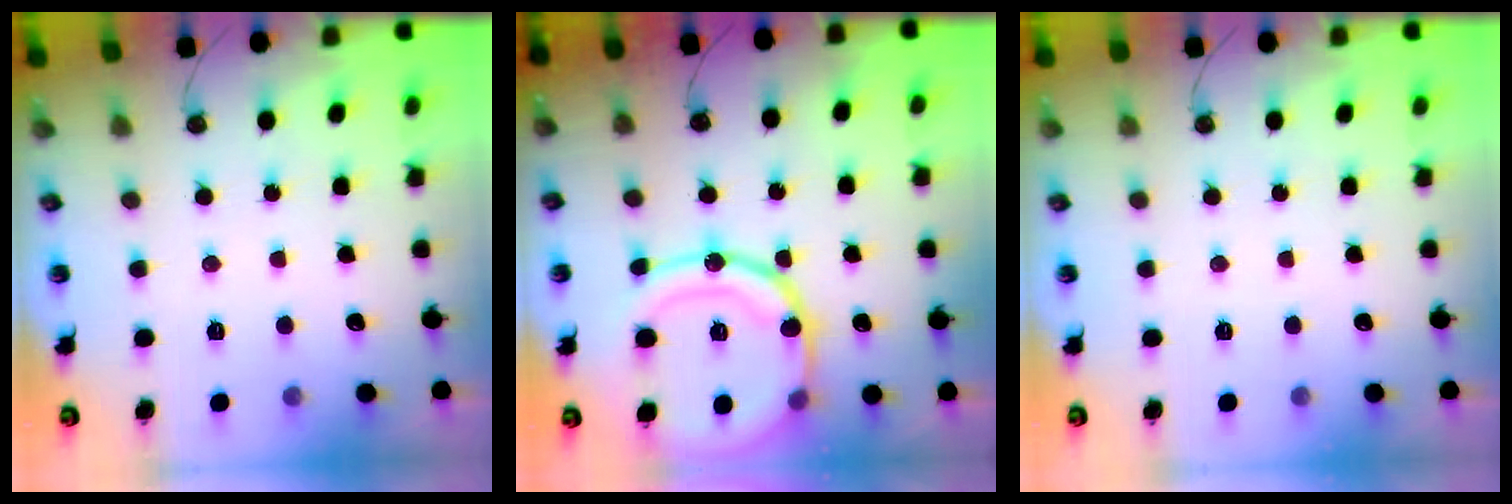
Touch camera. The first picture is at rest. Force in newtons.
{"total": 22.3, "press": 22.0, "slide": 3.7}
{"total": 0.0}